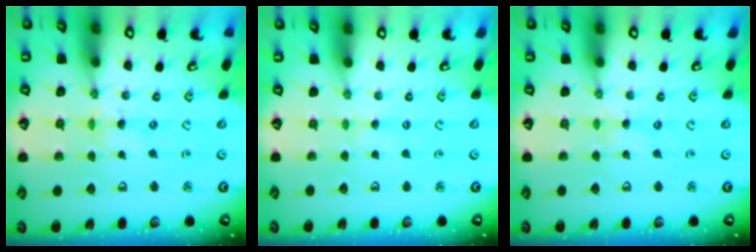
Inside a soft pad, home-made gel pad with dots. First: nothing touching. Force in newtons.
{"total": 1.6, "press": 1.6, "slide": 0.3}
{"total": 1.1, "press": 1.0, "slide": 0.3}